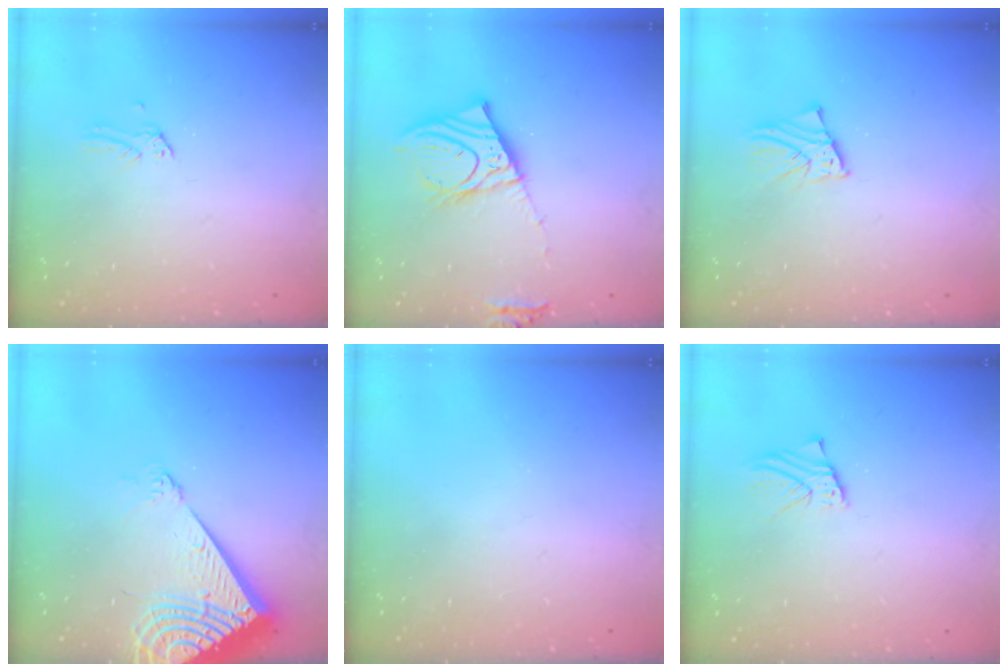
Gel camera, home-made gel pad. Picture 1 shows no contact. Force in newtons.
{"total": 13.5, "press": 13.3, "slide": 2.4}
{"total": 2.3, "press": 2.3, "slide": 0.3}
{"total": 12.9, "press": 12.8, "slide": 1.7}
{"total": 2.2, "press": 2.2, "slide": 0.0}
{"total": 2.1, "press": 2.1, "slide": 0.0}